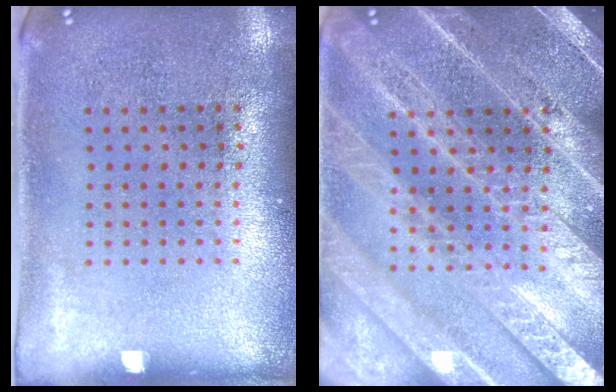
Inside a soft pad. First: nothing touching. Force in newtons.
{"total": 5.9, "press": 5.8, "slide": 0.8}